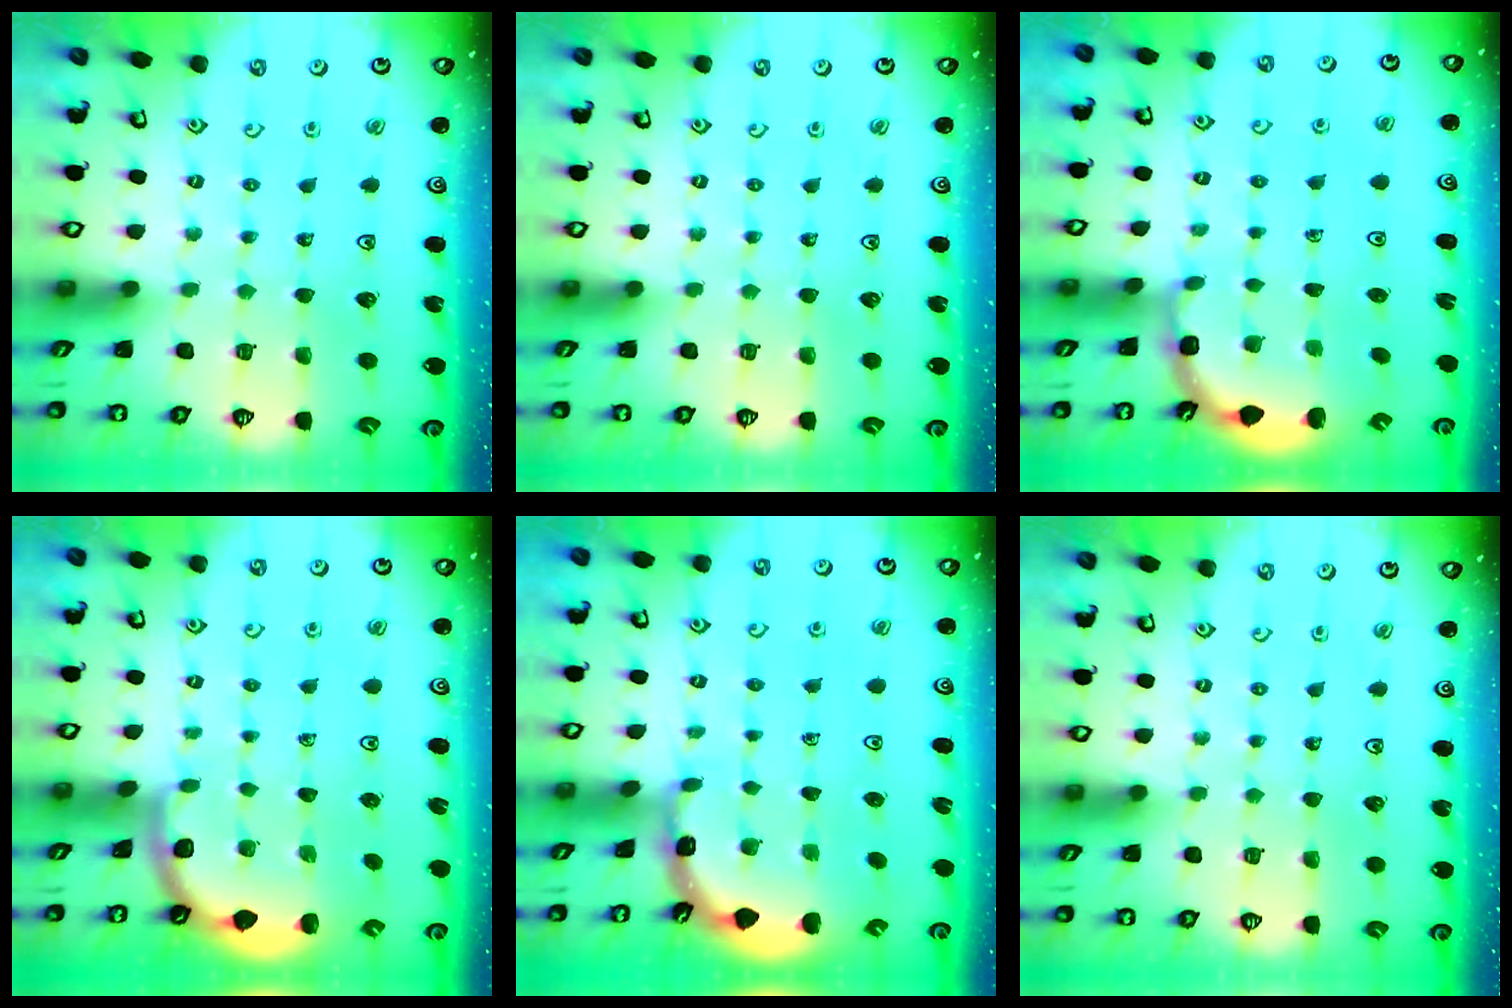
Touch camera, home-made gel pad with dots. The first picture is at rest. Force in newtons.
{"total": 0.0}
{"total": 2.8, "press": 2.8, "slide": 0.6}
{"total": 1.9, "press": 1.9, "slide": 0.0}
{"total": 1.9, "press": 1.9, "slide": 0.1}
{"total": 0.0}